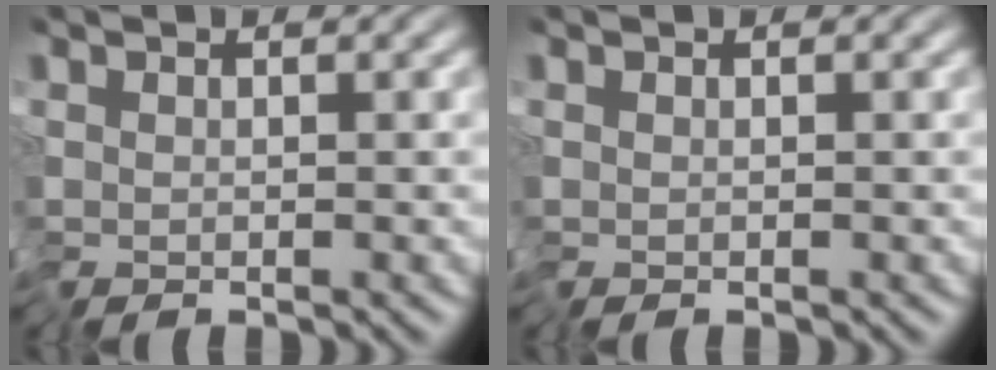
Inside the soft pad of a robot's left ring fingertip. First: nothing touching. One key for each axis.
{"total": 0.0}